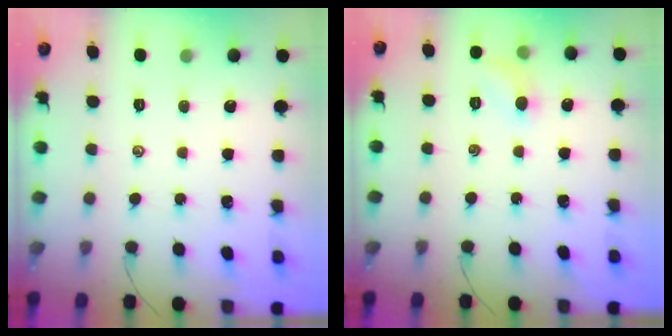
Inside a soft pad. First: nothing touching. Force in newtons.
{"total": 6.2, "press": 6.0, "slide": 1.8}